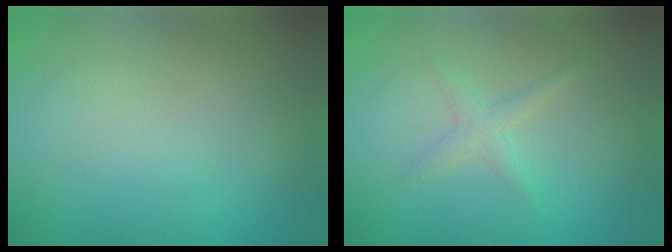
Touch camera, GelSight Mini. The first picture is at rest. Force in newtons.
{"total": 1.8, "press": 1.8, "slide": 0.1}